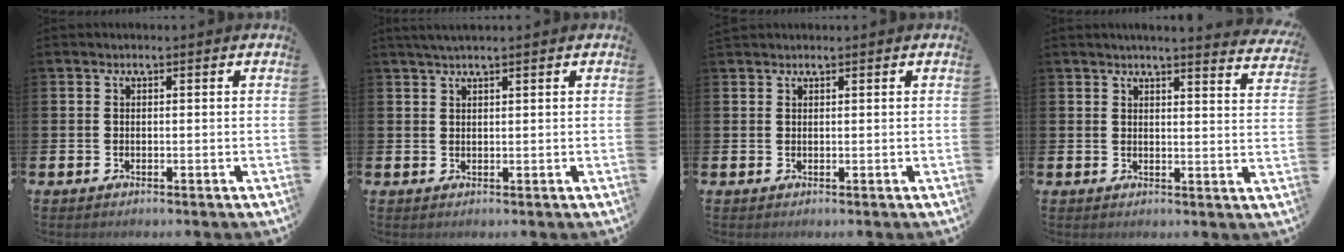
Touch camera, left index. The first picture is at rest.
{"total": 1.8, "force": [1.5, 0.0, 0.9], "torque": [-0.018, 0.003, 0.028]}
{"total": 1.0, "force": [0.9, 0.3, 0.0], "torque": [0.013, -0.003, 0.015]}
{"total": 3.8, "force": [3.7, -0.5, 0.5], "torque": [-0.006, -0.029, 0.062]}